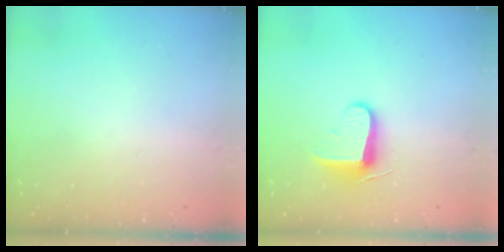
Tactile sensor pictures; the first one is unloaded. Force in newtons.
{"total": 9.3, "press": 9.2, "slide": 1.5}